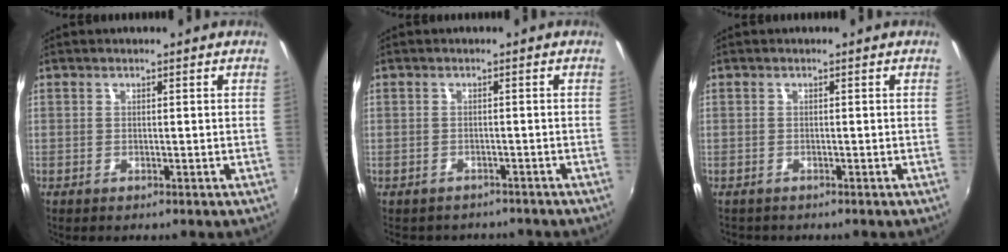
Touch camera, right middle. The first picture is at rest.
{"total": 3.9, "force": [-3.1, 2.3, 0.5], "torque": [-0.013, 0.002, -0.043]}
{"total": 1.4, "force": [-1.1, 0.9, 0.0], "torque": [-0.004, 0.002, -0.017]}